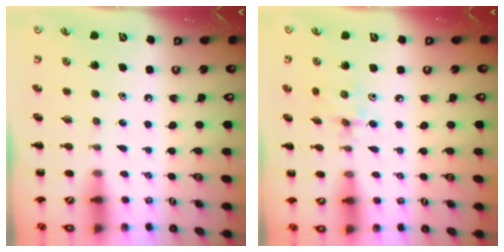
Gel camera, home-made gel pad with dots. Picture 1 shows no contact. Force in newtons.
{"total": 4.3, "press": 4.2, "slide": 0.7}